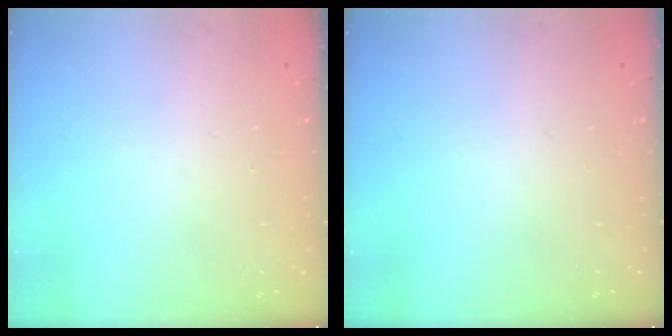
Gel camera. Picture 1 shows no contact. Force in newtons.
{"total": 0.0}